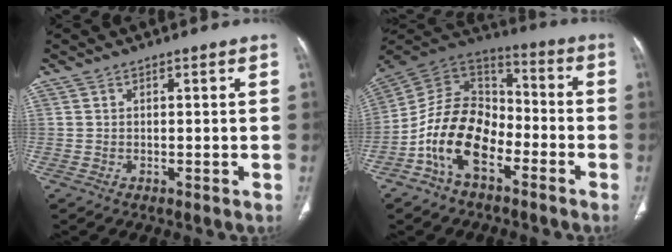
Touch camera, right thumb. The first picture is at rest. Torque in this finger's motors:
{"motor_torque": [0.06, 0.81, 1.96, -0.81, 0.20]}